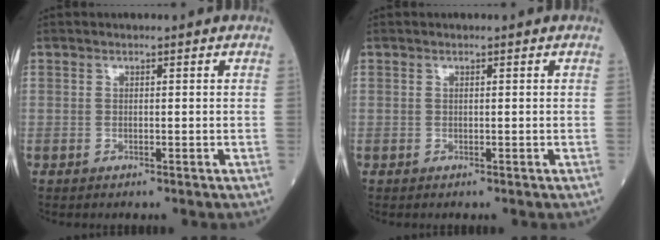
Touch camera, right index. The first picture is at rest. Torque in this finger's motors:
{"motor_torque": [-0.37, -0.06, -0.11, 0.01]}